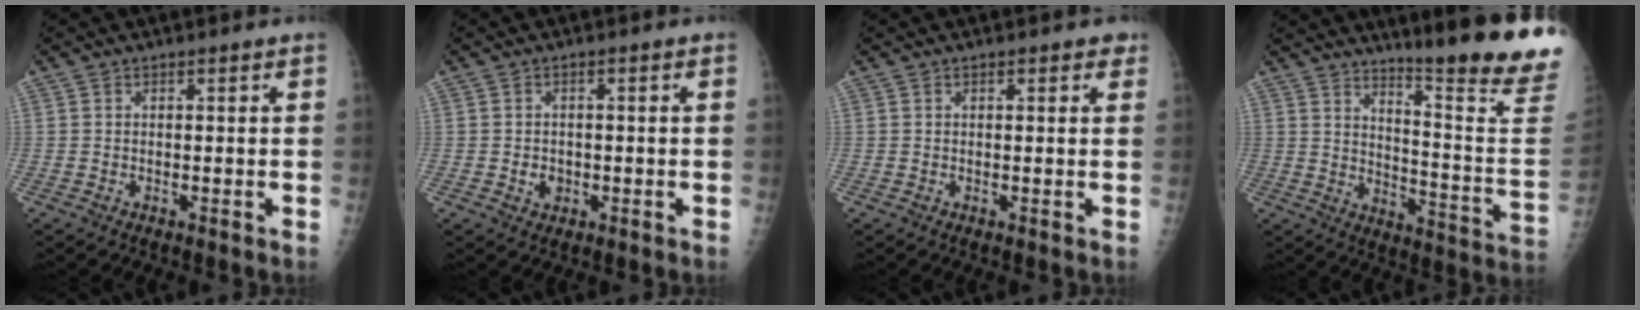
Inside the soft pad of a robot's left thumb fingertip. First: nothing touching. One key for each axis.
{"total": 2.5, "fx": -0.6, "fy": 2.1, "fz": 1.2, "tx": -0.008, "ty": 0.003, "tz": -0.005}
{"total": 1.9, "fx": 1.0, "fy": 1.0, "fz": 1.2, "tx": -0.003, "ty": -0.001, "tz": 0.009}
{"total": 22.5, "fx": 17.9, "fy": 0.0, "fz": 13.6, "tx": -0.172, "ty": -0.168, "tz": 0.239}